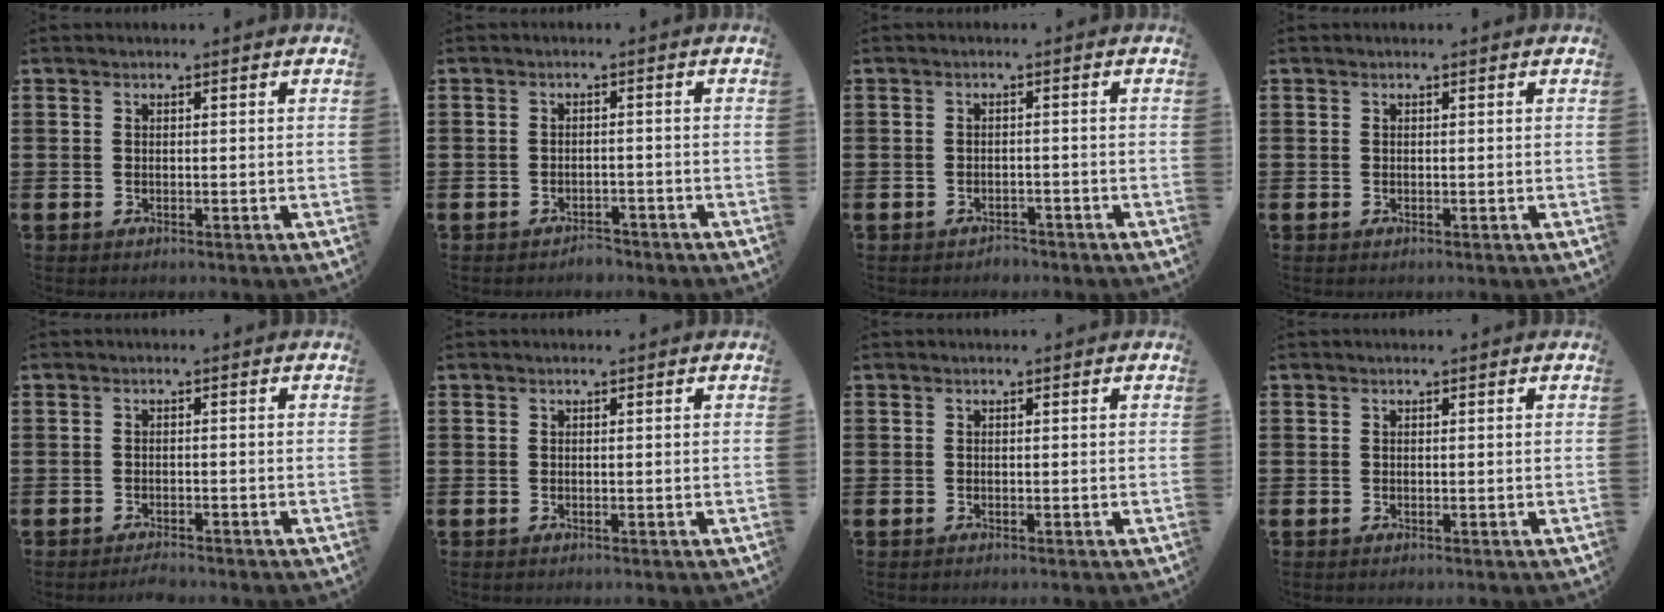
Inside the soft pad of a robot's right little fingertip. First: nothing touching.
{"total": 1.5, "force": [-1.5, 0.3, 0.0], "torque": [-0.006, 0.004, -0.033]}
{"total": 1.2, "force": [-1.1, 0.3, -0.1], "torque": [-0.004, 0.003, -0.026]}
{"total": 0.0}
{"total": 1.2, "force": [-1.1, 0.1, 0.2], "torque": [0.001, -0.005, -0.024]}
{"total": 0.0}
{"total": 0.0}
{"total": 0.0}